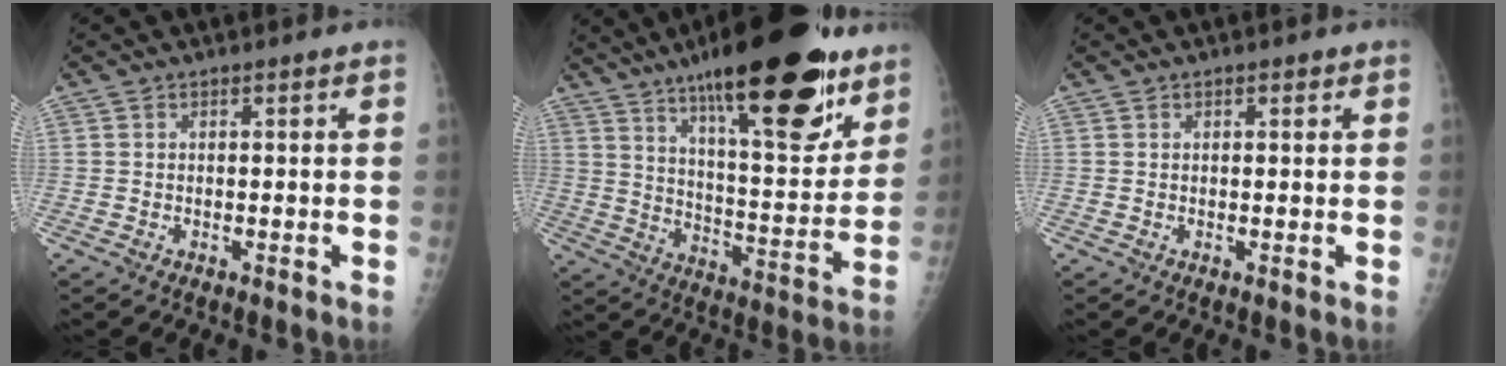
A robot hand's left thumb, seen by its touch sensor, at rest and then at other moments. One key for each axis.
{"total": 27.7, "fx": 17.5, "fy": 8.1, "fz": 19.9, "tx": -0.265, "ty": -0.064, "tz": 0.271}
{"total": 1.1, "fx": 0.6, "fy": 0.6, "fz": 0.6, "tx": -0.004, "ty": -0.001, "tz": 0.006}